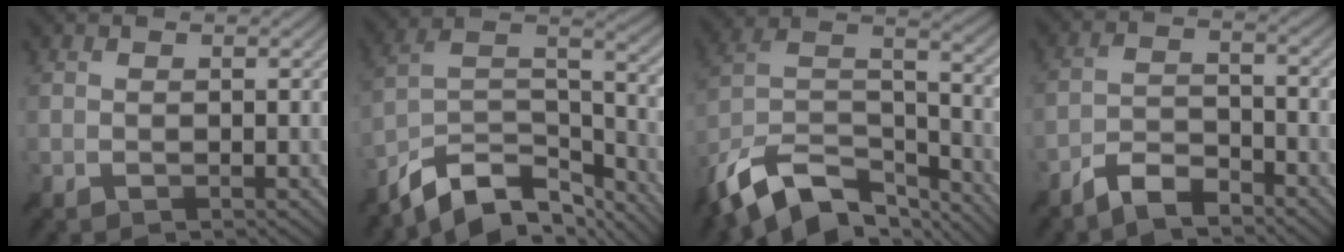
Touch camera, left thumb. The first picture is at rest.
{"total": 12.6, "force": [-9.5, 5.2, 6.4], "torque": [-0.136, 0.002, -0.170]}
{"total": 15.3, "force": [-10.8, 7.1, 8.2], "torque": [-0.214, -0.005, -0.186]}
{"total": 5.1, "force": [-4.2, 1.4, 2.6], "torque": [-0.053, 0.001, -0.088]}